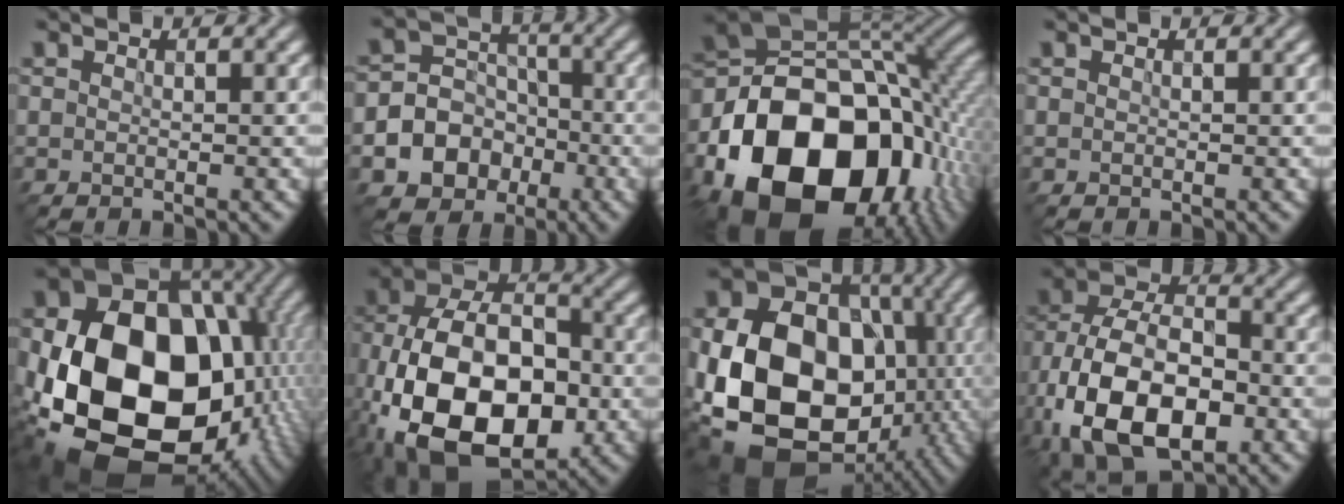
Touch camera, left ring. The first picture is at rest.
{"total": 8.6, "force": [-3.6, 7.4, 2.7], "torque": [-0.041, -0.006, -0.081]}
{"total": 20.3, "force": [-7.4, 13.8, 12.9], "torque": [-0.248, -0.031, -0.110]}
{"total": 0.0}
{"total": 22.2, "force": [-2.8, 16.5, 14.6], "torque": [-0.302, -0.038, -0.021]}
{"total": 17.5, "force": [-5.5, 10.9, 12.6], "torque": [-0.231, -0.010, -0.103]}
{"total": 18.8, "force": [-3.6, 14.4, 11.5], "torque": [-0.236, -0.023, -0.057]}
{"total": 15.1, "force": [-5.2, 8.9, 11.0], "torque": [-0.226, -0.021, -0.098]}